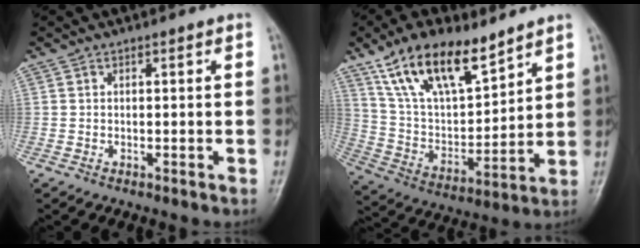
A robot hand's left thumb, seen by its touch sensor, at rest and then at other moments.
{"total": 17.9, "force": [12.0, 7.5, 11.0], "torque": [-0.163, -0.050, 0.232]}